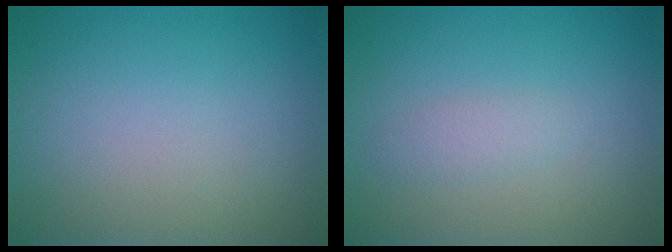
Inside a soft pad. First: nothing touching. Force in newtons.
{"total": 1.2, "press": 1.2, "slide": 0.0}